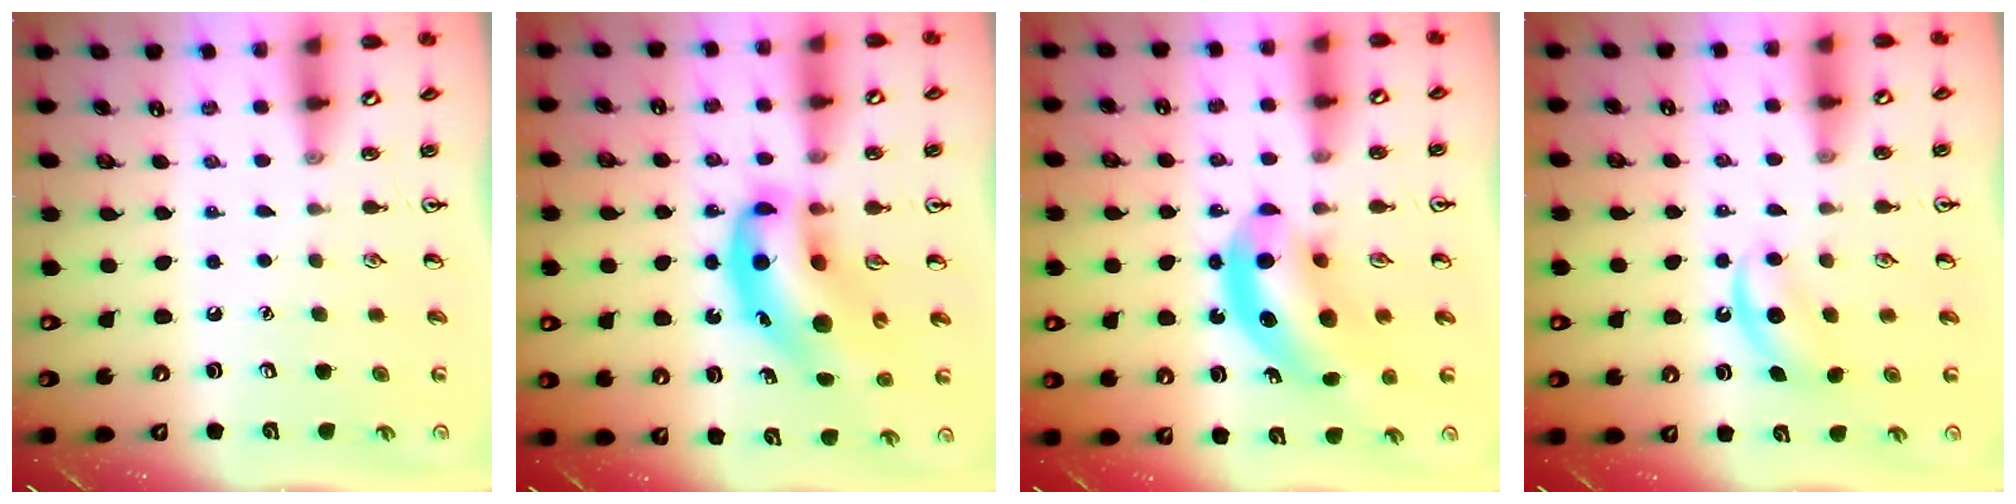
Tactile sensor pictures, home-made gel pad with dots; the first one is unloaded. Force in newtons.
{"total": 14.3, "press": 13.8, "slide": 3.8}
{"total": 11.6, "press": 11.0, "slide": 3.5}
{"total": 4.5, "press": 4.3, "slide": 1.0}